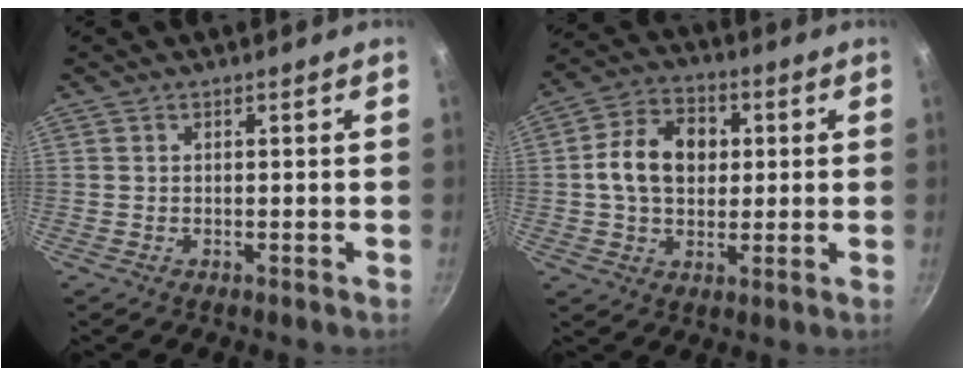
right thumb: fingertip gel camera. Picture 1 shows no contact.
{"total": 12.1, "force": [1.5, 8.9, 8.1], "torque": [-0.116, 0.015, 0.013]}